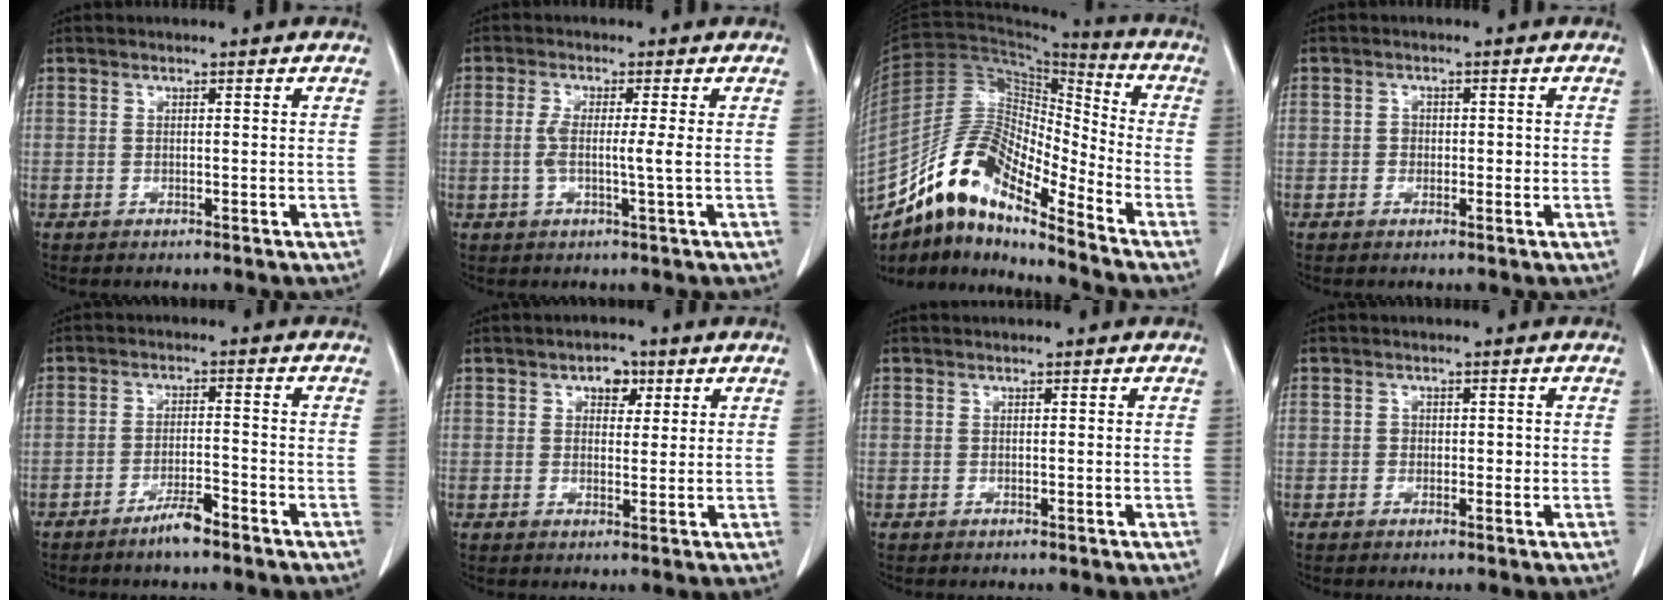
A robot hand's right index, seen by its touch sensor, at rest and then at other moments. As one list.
[{"total": 3.7, "force": [-0.2, -0.1, 3.7], "torque": [-0.075, -0.002, -0.003]}, {"total": 14.2, "force": [-11.3, 3.0, 8.1], "torque": [-0.151, 0.035, -0.203]}, {"total": 1.8, "force": [-0.2, 1.6, 0.9], "torque": [-0.009, 0.005, -0.003]}, {"total": 4.1, "force": [-3.1, 0.4, 2.6], "torque": [-0.047, -0.001, -0.056]}, {"total": 3.4, "force": [1.6, 2.1, 2.1], "torque": [-0.028, 0.007, 0.024]}, {"total": 0.0}, {"total": 1.5, "force": [-0.1, 1.3, 0.8], "torque": [-0.009, 0.003, -0.002]}]